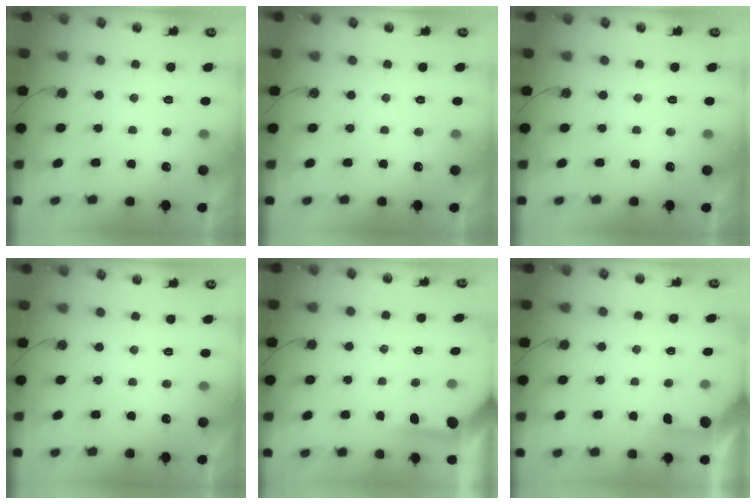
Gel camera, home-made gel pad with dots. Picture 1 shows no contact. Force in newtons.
{"total": 0.0}
{"total": 0.0}
{"total": 0.0}
{"total": 3.5, "press": 3.4, "slide": 0.5}
{"total": 1.8, "press": 1.8, "slide": 0.3}